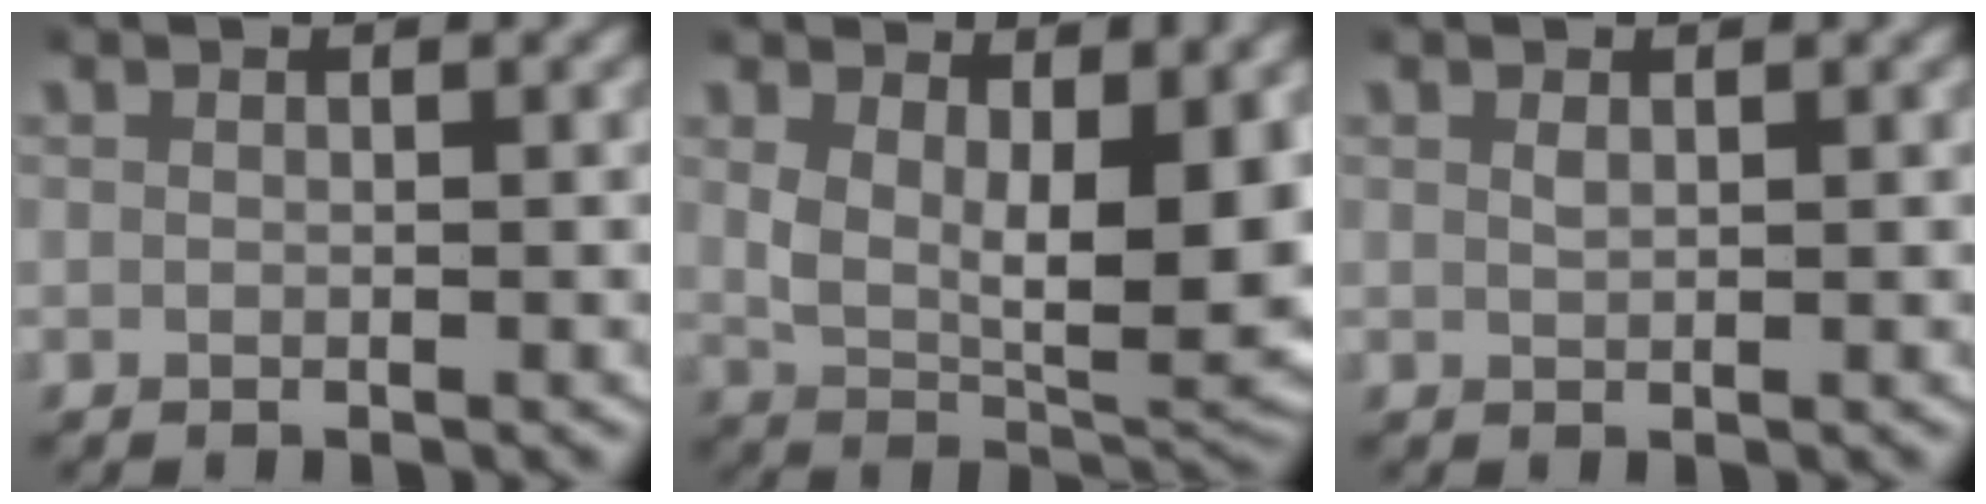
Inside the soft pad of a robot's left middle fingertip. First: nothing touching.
{"total": 7.9, "force": [1.8, 4.0, 6.5], "torque": [-0.104, -0.020, 0.035]}
{"total": 0.6, "force": [0.4, 0.1, 0.4], "torque": [-0.007, -0.002, 0.009]}